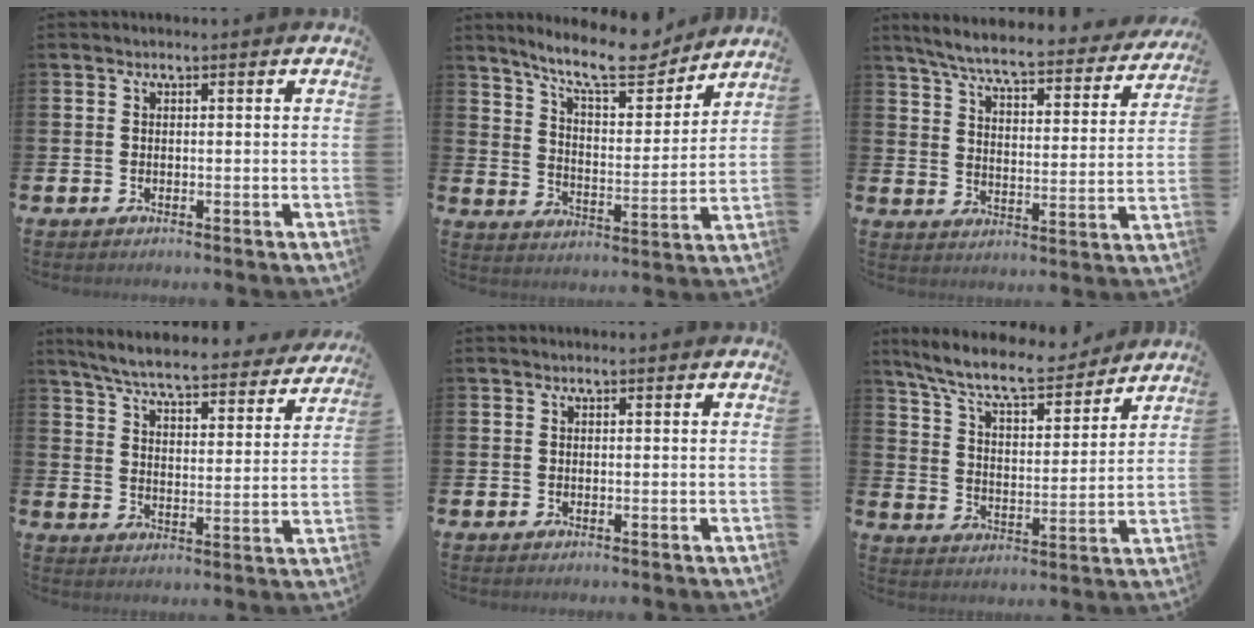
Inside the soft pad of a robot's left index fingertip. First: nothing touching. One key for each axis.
{"total": 11.3, "fx": 10.0, "fy": 2.3, "fz": 4.6, "tx": -0.106, "ty": -0.056, "tz": 0.177}
{"total": 6.7, "fx": 6.1, "fy": 0.7, "fz": 2.9, "tx": -0.076, "ty": -0.045, "tz": 0.098}
{"total": 6.4, "fx": 5.9, "fy": 0.7, "fz": 2.4, "tx": -0.066, "ty": -0.044, "tz": 0.096}
{"total": 0.0}
{"total": 9.4, "fx": 8.6, "fy": 1.7, "fz": 3.4, "tx": -0.100, "ty": -0.052, "tz": 0.150}